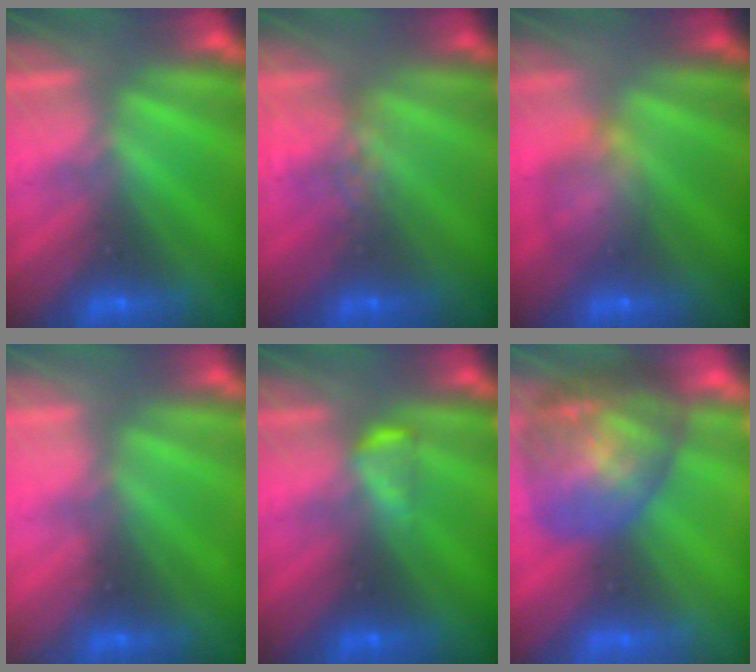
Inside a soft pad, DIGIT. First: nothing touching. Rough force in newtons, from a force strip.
{"total": 4.2}
{"total": 9.2}
{"total": 2.4}
{"total": 2.4}
{"total": 7.2}